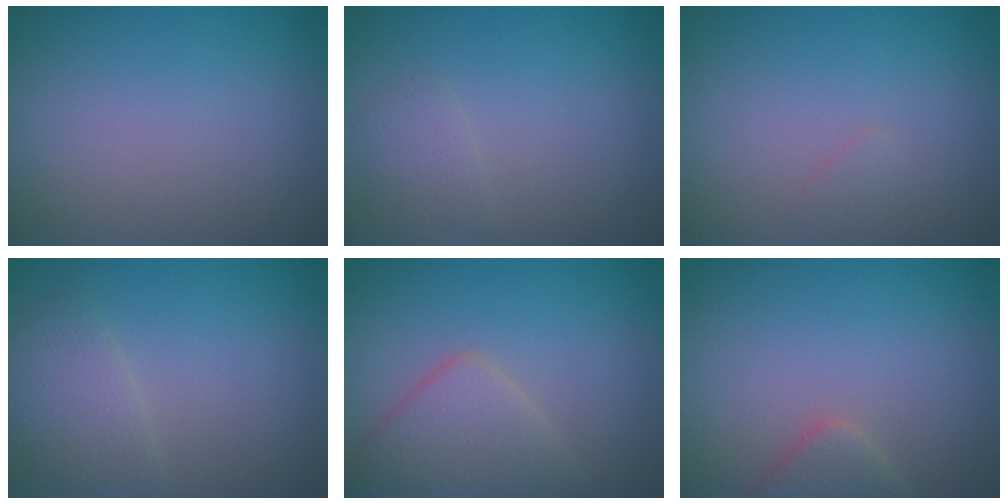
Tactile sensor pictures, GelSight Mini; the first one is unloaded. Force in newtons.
{"total": 1.1, "press": 1.1, "slide": 0.1}
{"total": 0.6, "press": 0.6, "slide": 0.1}
{"total": 2.4, "press": 2.4, "slide": 0.1}
{"total": 3.8, "press": 3.8, "slide": 0.1}
{"total": 2.1, "press": 2.1, "slide": 0.2}